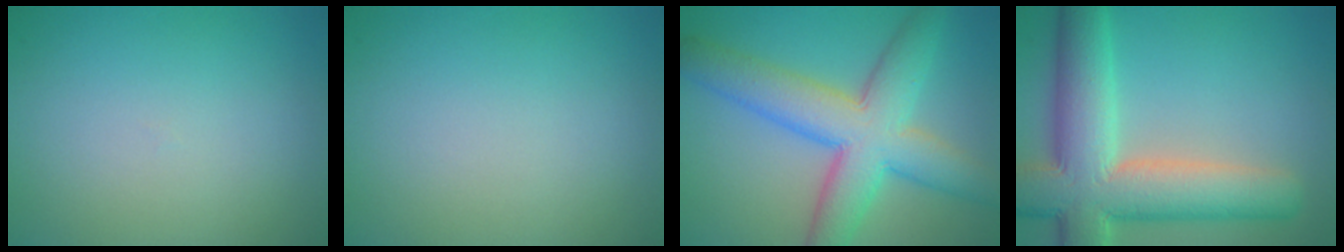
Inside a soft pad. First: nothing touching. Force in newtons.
{"total": 0.0}
{"total": 8.8, "press": 8.8, "slide": 0.2}
{"total": 11.0, "press": 11.0, "slide": 0.8}